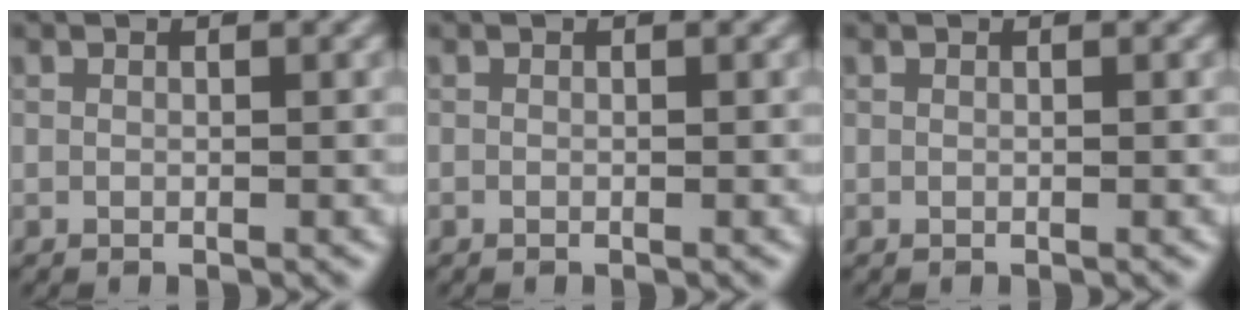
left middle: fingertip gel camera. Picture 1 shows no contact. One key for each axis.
{"total": 0.0}
{"total": 0.0}